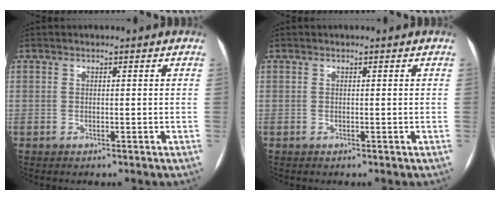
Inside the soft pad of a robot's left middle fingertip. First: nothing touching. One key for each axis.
{"total": 0.0}